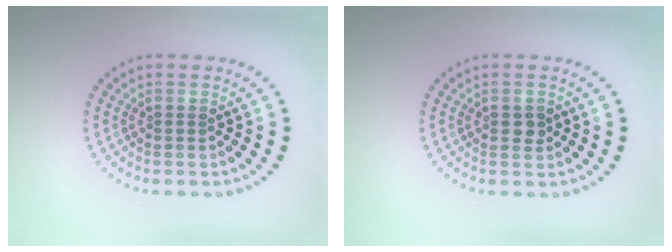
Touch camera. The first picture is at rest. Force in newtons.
{"total": 1.2, "press": 1.2, "slide": 0.2}